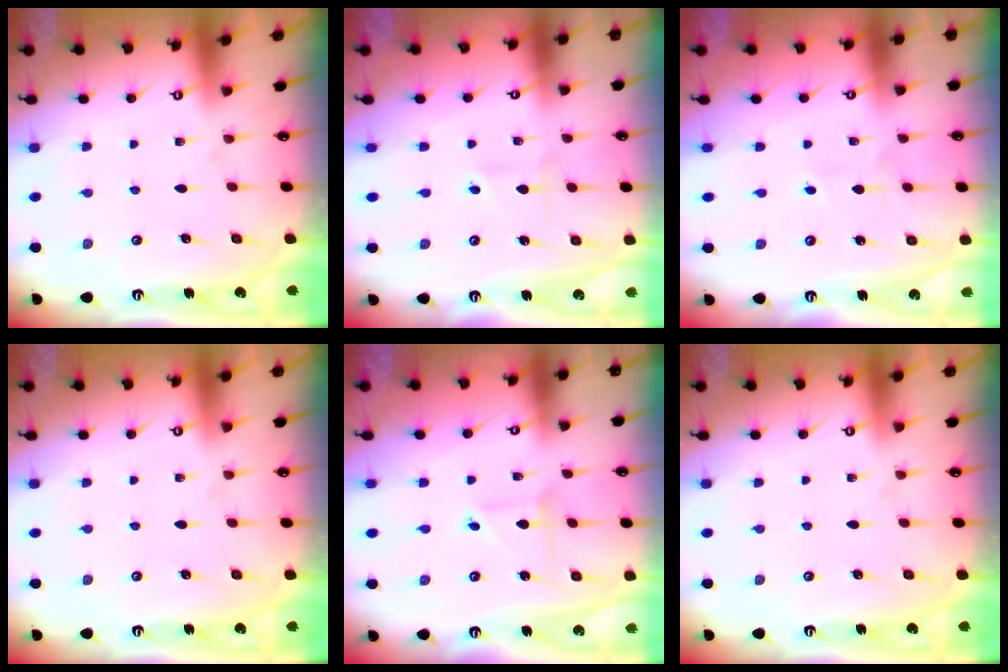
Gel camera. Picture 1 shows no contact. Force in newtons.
{"total": 1.6, "press": 1.5, "slide": 0.5}
{"total": 1.5, "press": 1.5, "slide": 0.1}
{"total": 0.0}
{"total": 2.4, "press": 2.4, "slide": 0.1}
{"total": 0.0}